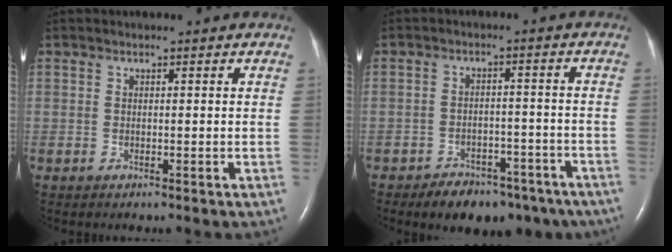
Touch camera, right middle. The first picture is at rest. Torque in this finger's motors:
{"motor_torque": [-0.19, -0.15, 0.14, 0.02]}